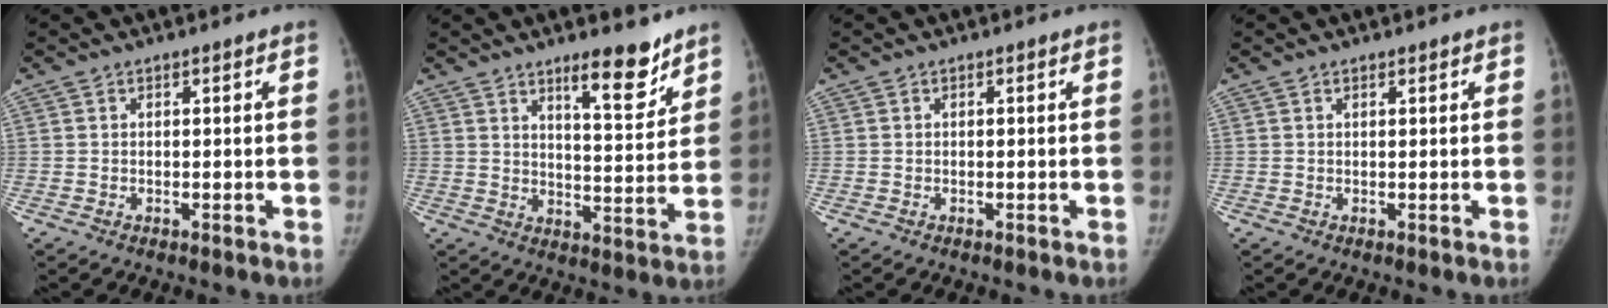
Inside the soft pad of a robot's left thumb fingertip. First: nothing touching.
{"total": 9.7, "force": [7.1, 2.6, 6.1], "torque": [-0.067, -0.058, 0.113]}
{"total": 0.0}
{"total": 0.5, "force": [0.5, 0.2, 0.2], "torque": [-0.006, -0.003, 0.008]}